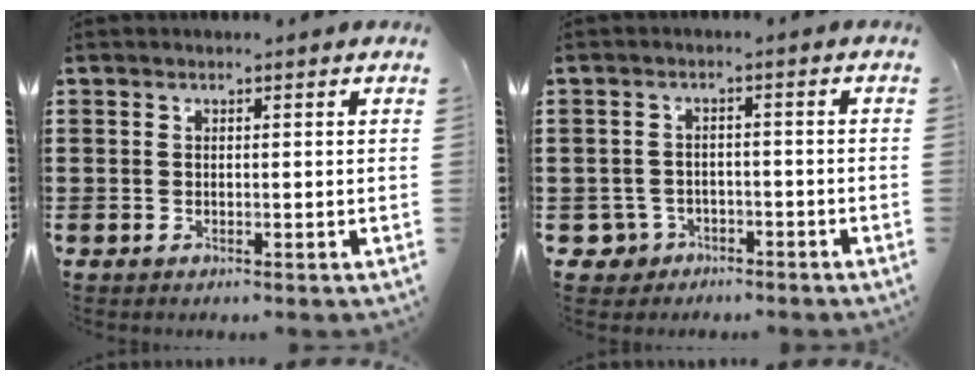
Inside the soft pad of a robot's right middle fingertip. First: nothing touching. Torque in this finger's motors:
{"motor_torque": [0.00, -0.06, -0.07, -0.03]}